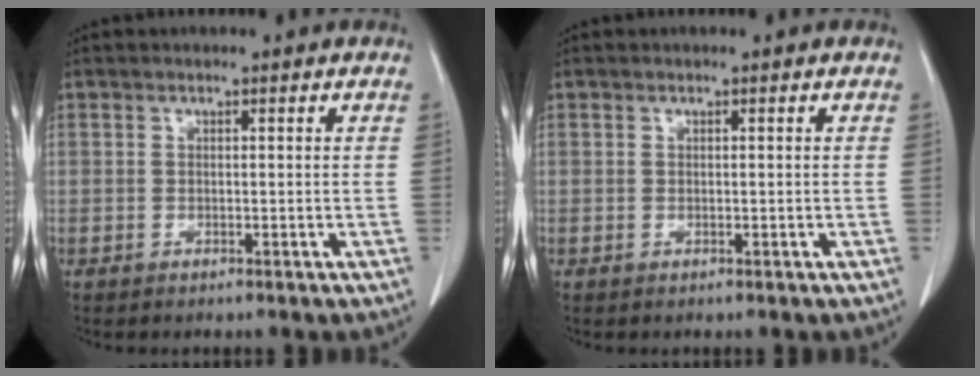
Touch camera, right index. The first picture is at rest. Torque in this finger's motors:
{"motor_torque": [0.00, 0.00, 0.00, 0.01]}